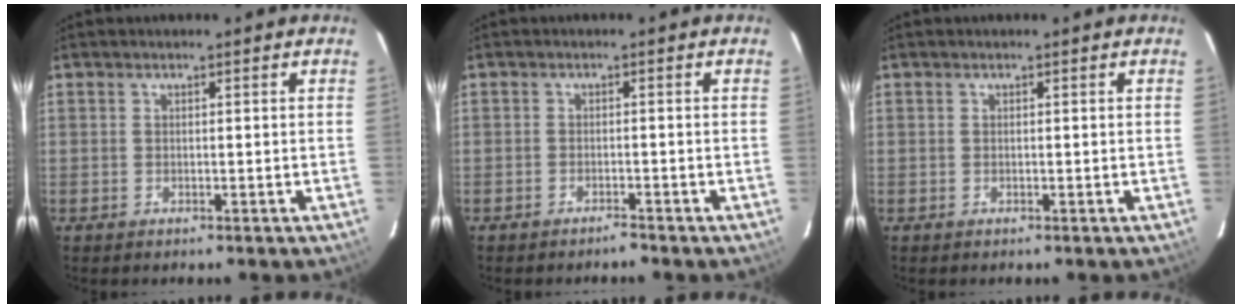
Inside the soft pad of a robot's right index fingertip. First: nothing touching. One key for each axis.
{"total": 1.6, "fx": -1.6, "fy": 0.1, "fz": 0.3, "tx": -0.016, "ty": 0.000, "tz": -0.028}
{"total": 0.0}